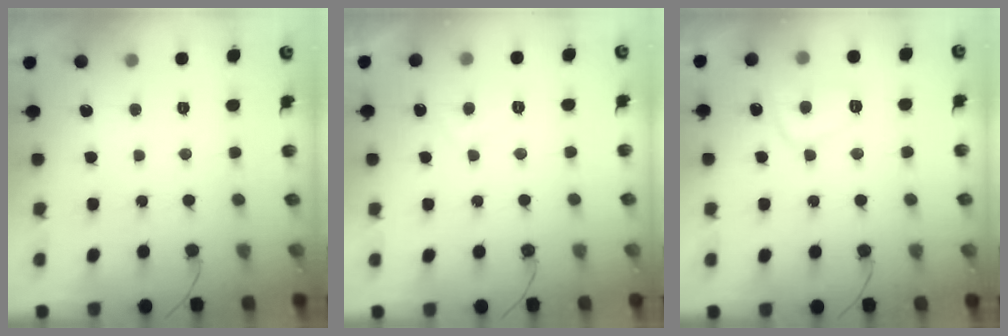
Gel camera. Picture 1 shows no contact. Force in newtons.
{"total": 2.5, "press": 2.3, "slide": 0.8}
{"total": 8.2, "press": 8.2, "slide": 0.8}